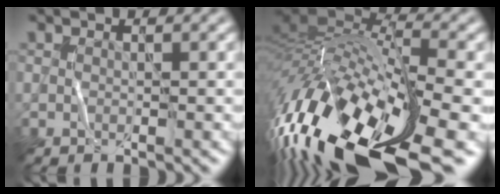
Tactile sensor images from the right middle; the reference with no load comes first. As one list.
[{"total": 16.5, "force": [-7.5, 5.9, 13.4], "torque": [-0.276, 0.009, -0.127]}]